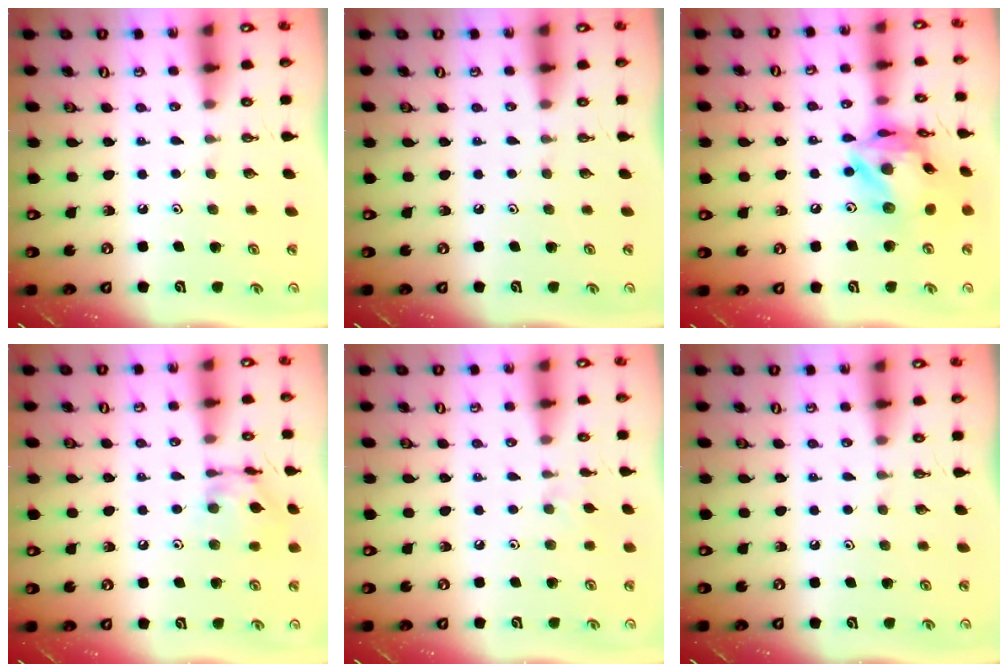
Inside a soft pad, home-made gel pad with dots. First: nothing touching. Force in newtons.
{"total": 0.0}
{"total": 17.3, "press": 17.2, "slide": 1.9}
{"total": 12.3, "press": 12.3, "slide": 0.9}
{"total": 2.7, "press": 2.7, "slide": 0.4}
{"total": 0.0}